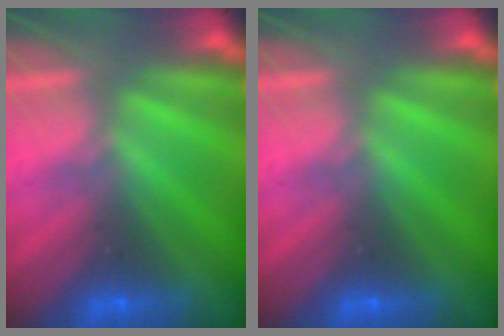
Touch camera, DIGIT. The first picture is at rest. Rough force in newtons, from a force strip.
{"total": 0.0}